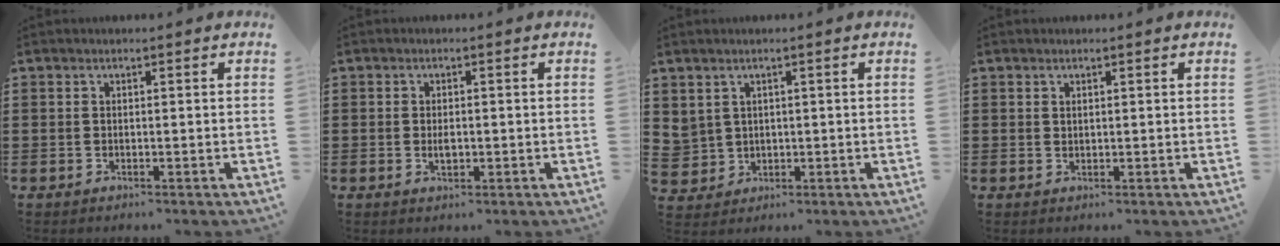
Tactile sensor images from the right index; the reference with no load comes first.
{"total": 1.8, "force": [-0.2, 0.9, 1.6], "torque": [-0.030, 0.003, -0.005]}
{"total": 2.5, "force": [1.2, 2.2, 0.2], "torque": [-0.016, 0.010, 0.023]}
{"total": 0.7, "force": [0.5, 0.4, 0.3], "torque": [-0.007, 0.001, 0.009]}